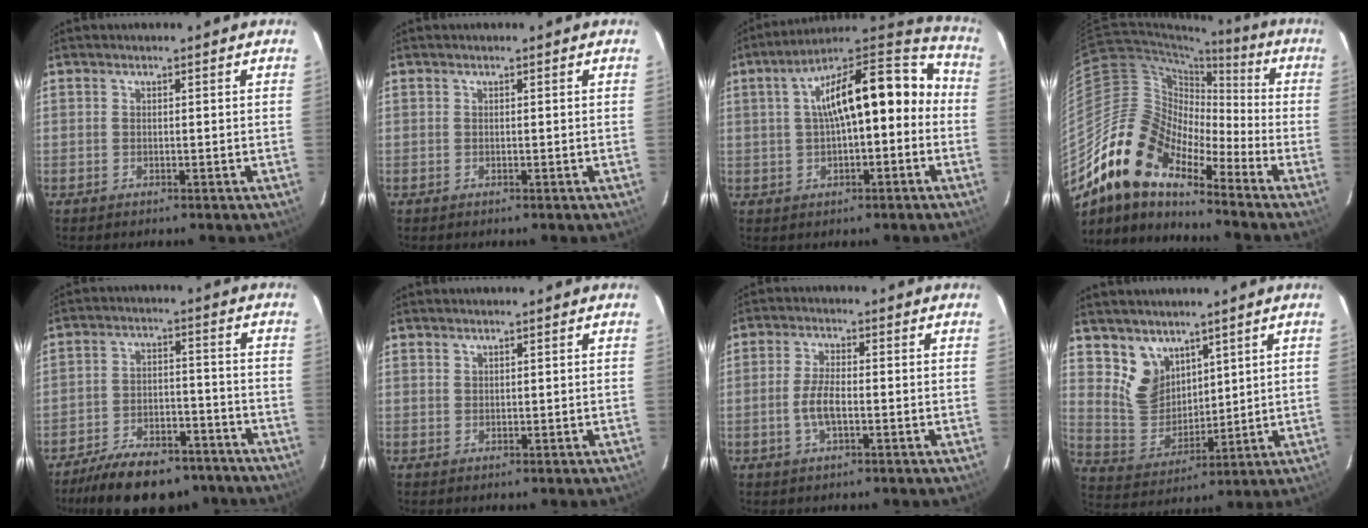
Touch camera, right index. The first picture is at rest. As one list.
[{"total": 0.0}, {"total": 17.9, "force": [0.1, 7.0, 16.5], "torque": [-0.257, 0.047, 0.002]}, {"total": 16.0, "force": [-12.1, 6.4, 8.3], "torque": [-0.144, 0.002, -0.246]}, {"total": 18.4, "force": [-14.8, 7.3, 8.1], "torque": [-0.162, 0.007, -0.204]}, {"total": 0.6, "force": [0.5, 0.3, 0.0], "torque": [0.001, 0.001, 0.011]}, {"total": 4.6, "force": [-1.3, 1.5, 4.1], "torque": [-0.088, 0.002, -0.026]}, {"total": 8.5, "force": [5.6, 6.0, 2.4], "torque": [-0.046, -0.002, 0.128]}]